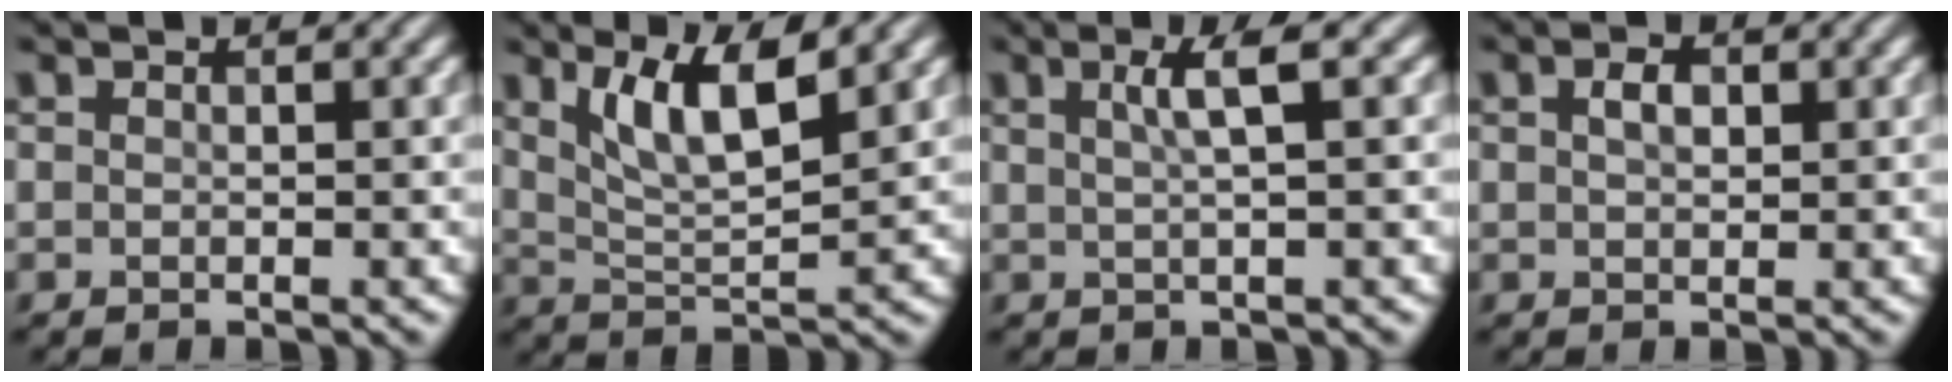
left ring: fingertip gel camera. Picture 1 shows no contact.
{"total": 5.6, "force": [2.9, 1.6, 4.5], "torque": [-0.088, -0.006, 0.053]}
{"total": 3.0, "force": [0.9, 0.6, 2.8], "torque": [-0.041, 0.009, 0.013]}
{"total": 1.8, "force": [0.6, 1.1, 1.3], "torque": [-0.026, 0.003, 0.009]}